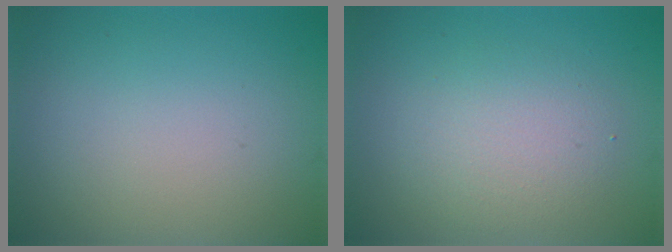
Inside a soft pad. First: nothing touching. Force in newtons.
{"total": 3.0, "press": 3.0, "slide": 0.1}